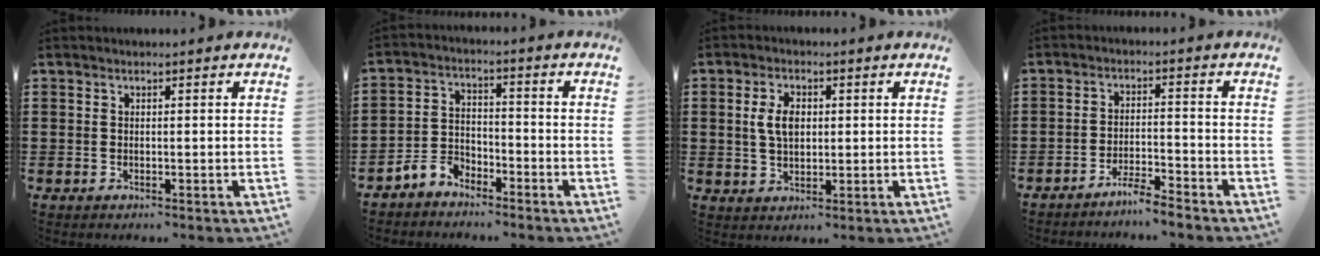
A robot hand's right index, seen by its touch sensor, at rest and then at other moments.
{"total": 4.3, "force": [-3.8, 1.8, 0.9], "torque": [-0.035, 0.006, -0.080]}
{"total": 4.7, "force": [0.8, 2.8, 3.8], "torque": [-0.087, 0.008, 0.009]}
{"total": 3.9, "force": [-3.8, -0.3, 1.0], "torque": [-0.028, -0.002, -0.078]}